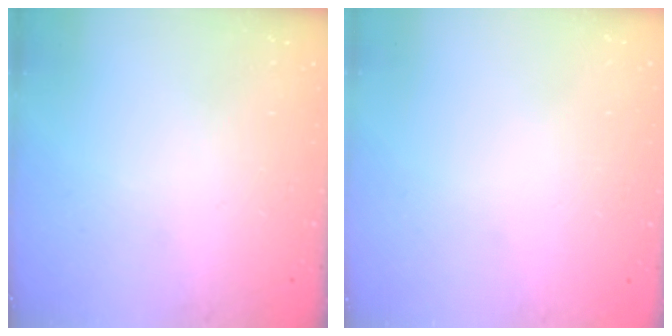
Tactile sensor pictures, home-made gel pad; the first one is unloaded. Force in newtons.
{"total": 0.0}